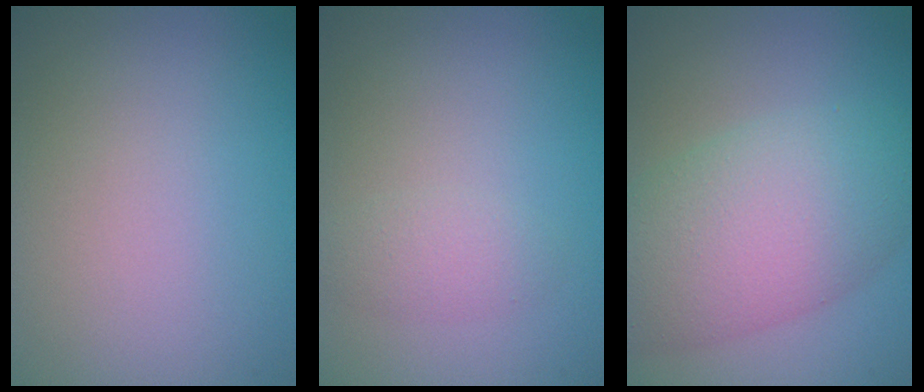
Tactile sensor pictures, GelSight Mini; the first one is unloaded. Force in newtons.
{"total": 1.5, "press": 1.5, "slide": 0.0}
{"total": 8.4, "press": 8.4, "slide": 0.4}